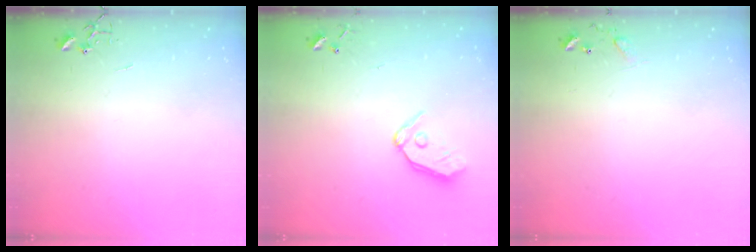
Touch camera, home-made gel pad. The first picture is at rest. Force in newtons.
{"total": 9.8, "press": 9.7, "slide": 1.3}
{"total": 8.0, "press": 8.0, "slide": 0.4}